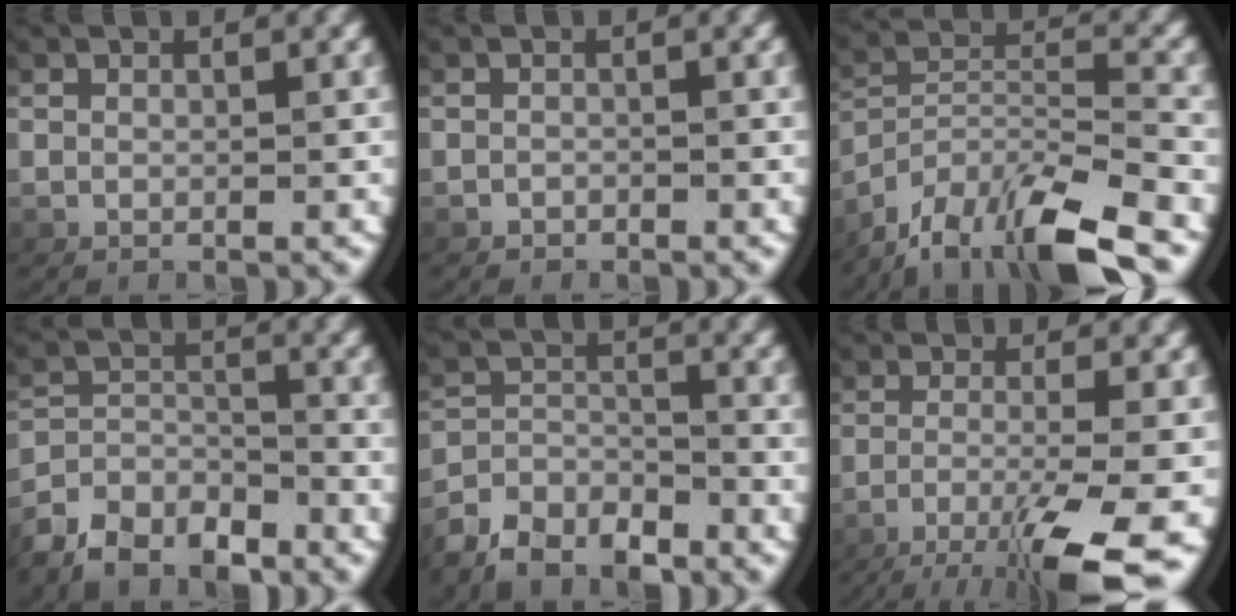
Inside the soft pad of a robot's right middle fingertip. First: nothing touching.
{"total": 0.9, "force": [-0.8, -0.3, -0.3], "torque": [0.006, -0.005, -0.011]}
{"total": 10.1, "force": [-5.4, 4.8, 7.0], "torque": [-0.123, -0.021, -0.077]}
{"total": 5.2, "force": [-4.1, 2.5, 2.0], "torque": [-0.033, -0.008, -0.068]}
{"total": 4.6, "force": [-3.8, 2.1, 1.7], "torque": [-0.026, -0.004, -0.065]}
{"total": 8.2, "force": [-3.6, 2.3, 7.1], "torque": [-0.114, -0.025, -0.039]}